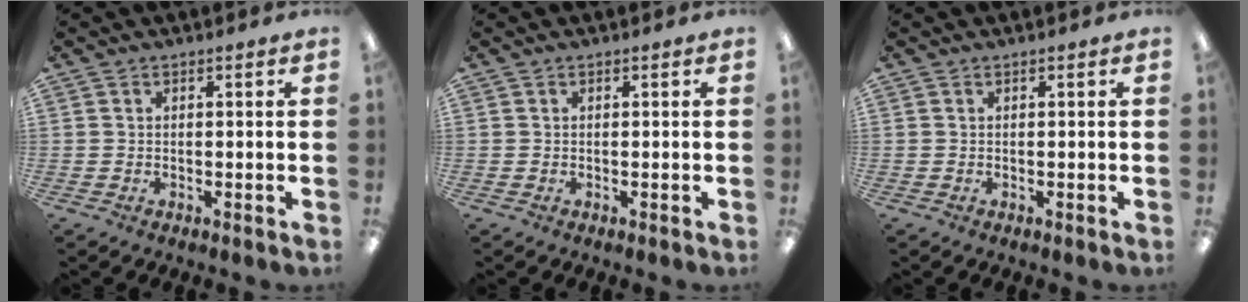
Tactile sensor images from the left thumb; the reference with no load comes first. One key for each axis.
{"total": 0.0}
{"total": 0.0}